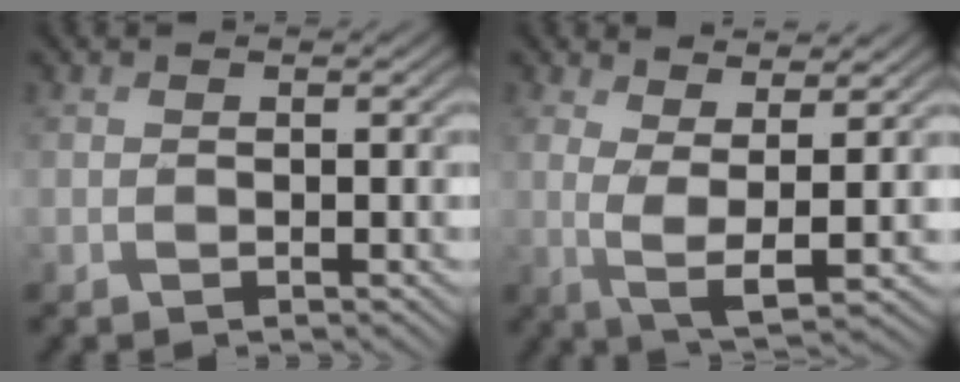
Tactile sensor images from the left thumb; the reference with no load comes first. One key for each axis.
{"total": 5.0, "fx": 1.9, "fy": 0.9, "fz": 4.5, "tx": -0.102, "ty": -0.002, "tz": 0.040}